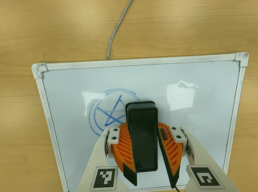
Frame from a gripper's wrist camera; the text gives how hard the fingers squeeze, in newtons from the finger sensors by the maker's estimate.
{"total": 17.5, "left": 18.9, "right": 16.1}